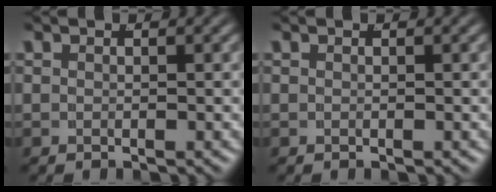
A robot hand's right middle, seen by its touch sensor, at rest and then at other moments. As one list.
[{"total": 0.0}]